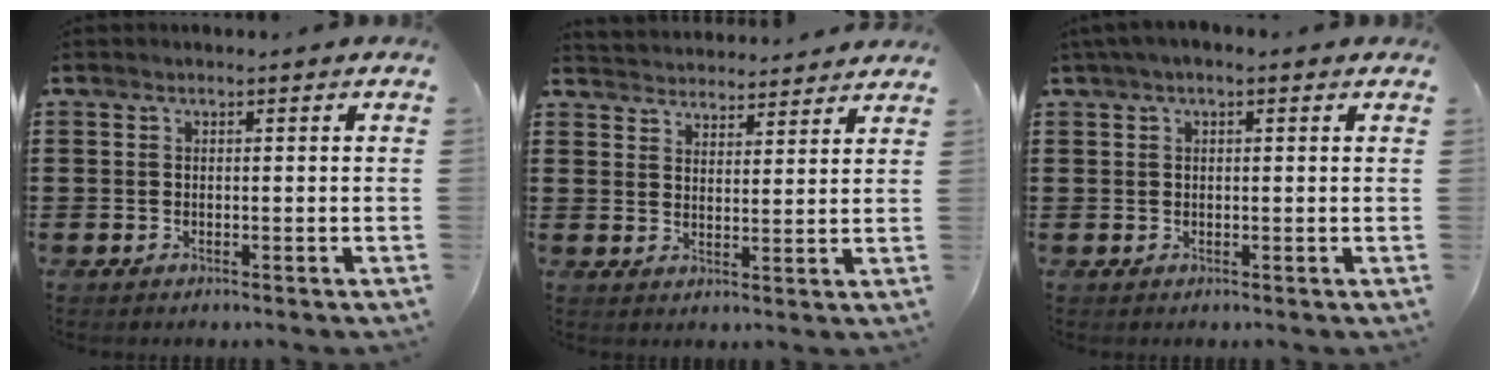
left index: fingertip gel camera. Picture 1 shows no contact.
{"total": 3.6, "force": [3.6, 0.0, -0.5], "torque": [-0.004, -0.017, 0.064]}
{"total": 1.5, "force": [0.6, 0.6, 1.2], "torque": [-0.023, 0.006, 0.009]}